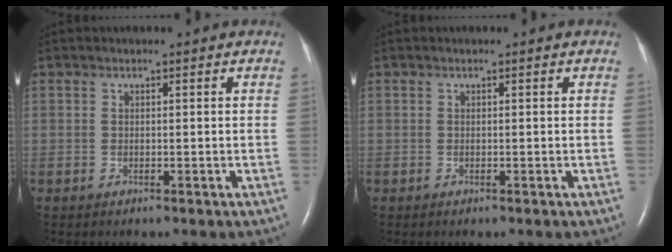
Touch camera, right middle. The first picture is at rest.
{"total": 0.0}